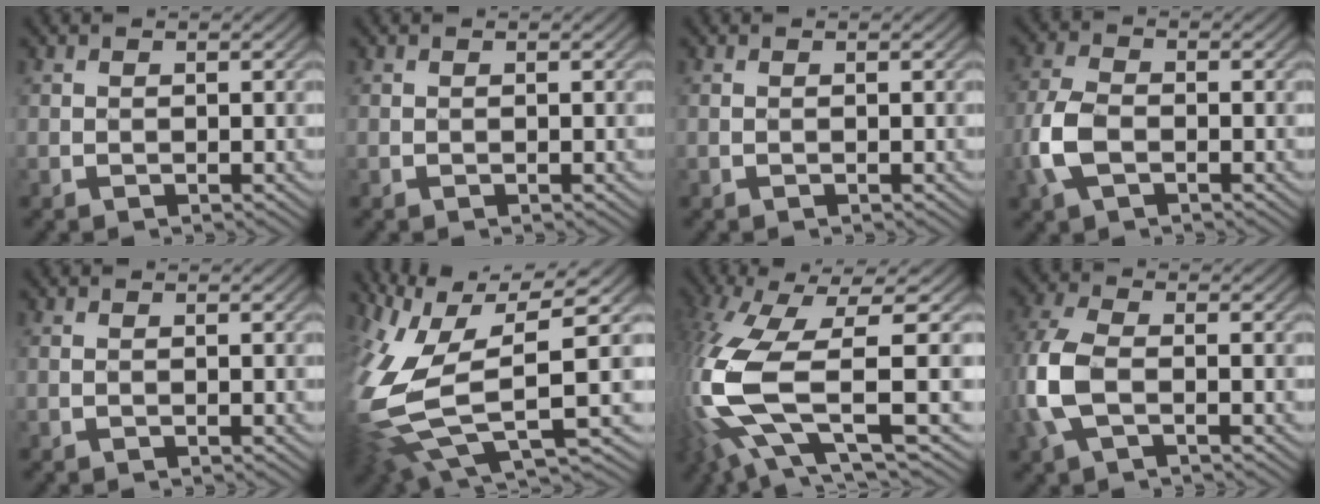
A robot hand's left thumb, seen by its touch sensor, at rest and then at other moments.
{"total": 0.0}
{"total": 0.0}
{"total": 5.4, "force": [-2.5, 3.0, 3.8], "torque": [-0.104, 0.004, -0.055]}
{"total": 0.0}
{"total": 12.9, "force": [-1.0, 6.0, 11.4], "torque": [-0.270, -0.001, -0.012]}
{"total": 13.6, "force": [-4.4, 3.9, 12.3], "torque": [-0.304, -0.013, -0.081]}
{"total": 7.5, "force": [-2.0, 4.2, 5.9], "torque": [-0.175, 0.008, -0.046]}